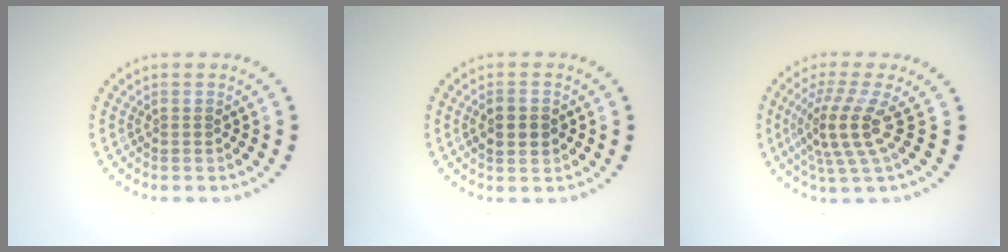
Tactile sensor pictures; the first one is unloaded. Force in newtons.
{"total": 2.1, "press": 2.1, "slide": 0.1}
{"total": 4.0, "press": 2.7, "slide": 2.9}